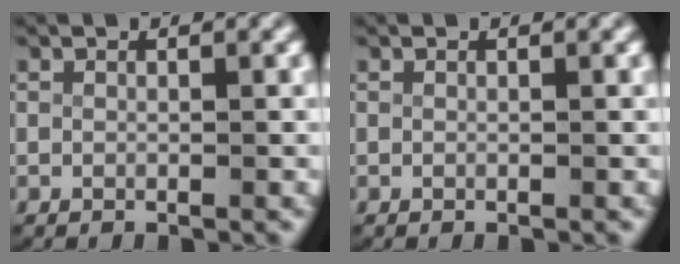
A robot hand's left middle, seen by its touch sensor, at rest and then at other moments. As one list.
[{"total": 0.0}]